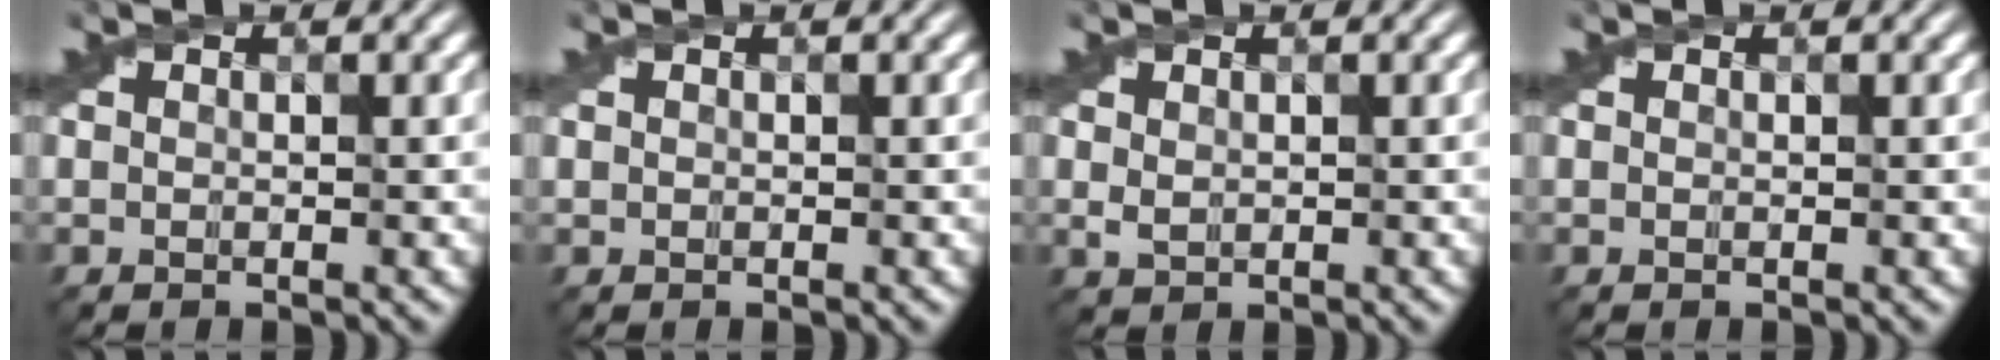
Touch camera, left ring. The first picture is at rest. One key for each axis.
{"total": 0.0}
{"total": 1.1, "fx": 0.3, "fy": 0.9, "fz": 0.6, "tx": -0.016, "ty": -0.001, "tz": 0.011}
{"total": 0.0}